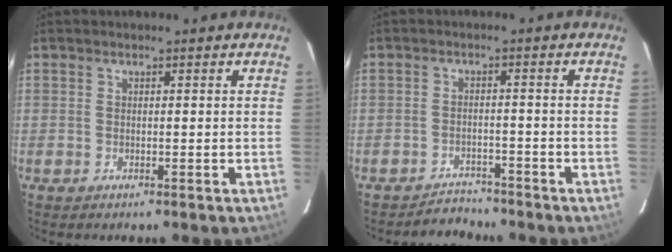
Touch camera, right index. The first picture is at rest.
{"total": 3.3, "force": [-3.1, 0.8, -0.9], "torque": [0.016, -0.004, -0.049]}